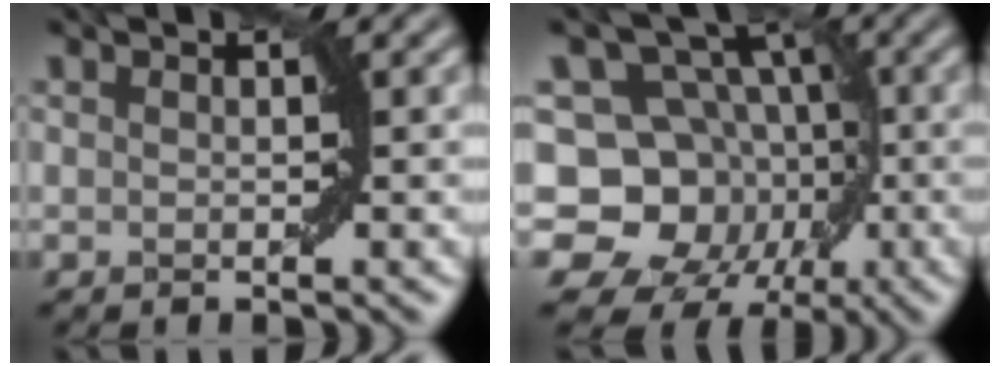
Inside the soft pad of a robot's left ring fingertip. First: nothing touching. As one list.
[{"total": 12.8, "force": [-3.2, 10.8, 6.0], "torque": [-0.098, 0.006, -0.081]}]